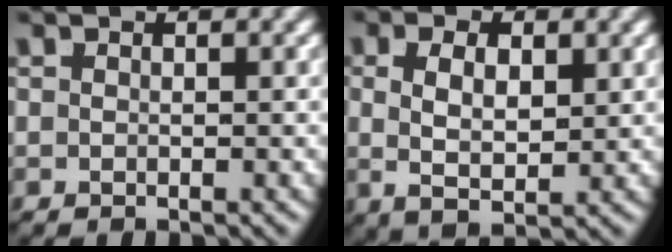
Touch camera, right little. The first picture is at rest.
{"total": 5.9, "force": [0.4, 3.9, 4.4], "torque": [-0.072, 0.000, 0.007]}